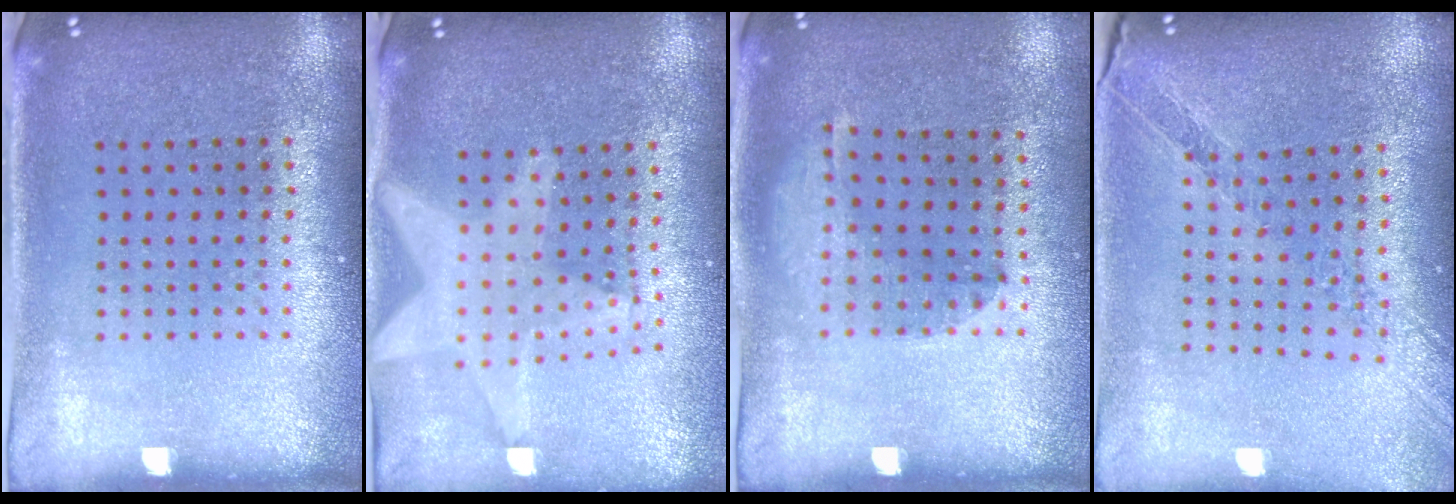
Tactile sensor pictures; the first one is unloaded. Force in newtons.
{"total": 2.1, "press": 1.8, "slide": 1.1}
{"total": 1.0, "press": 1.0, "slide": 0.3}
{"total": 1.1, "press": 1.1, "slide": 0.1}